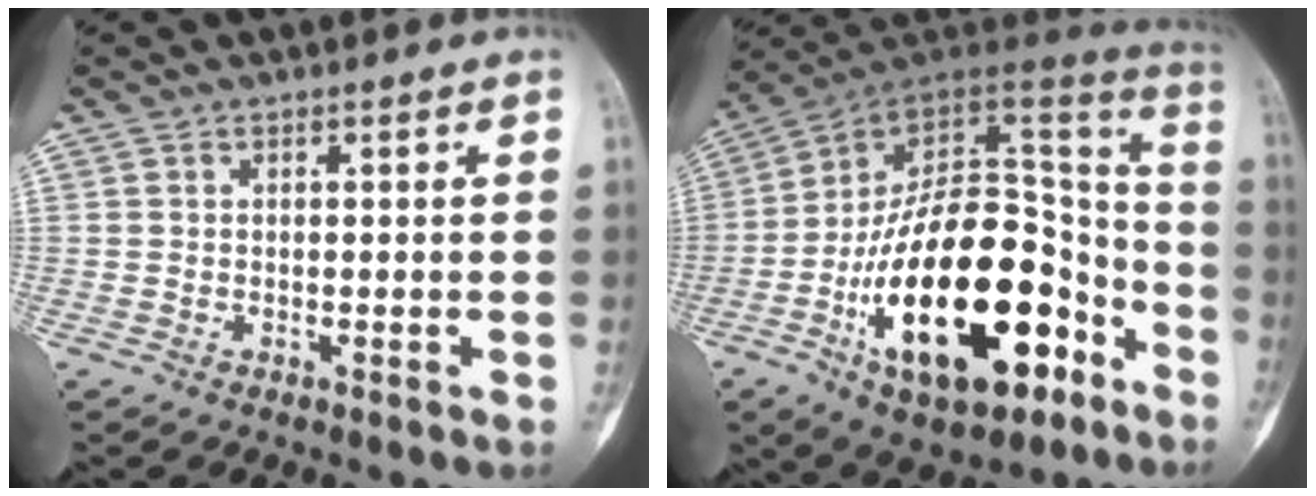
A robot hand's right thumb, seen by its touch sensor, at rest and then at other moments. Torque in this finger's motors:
{"motor_torque": [2.91, 2.10, 2.66, -0.11, 0.90]}